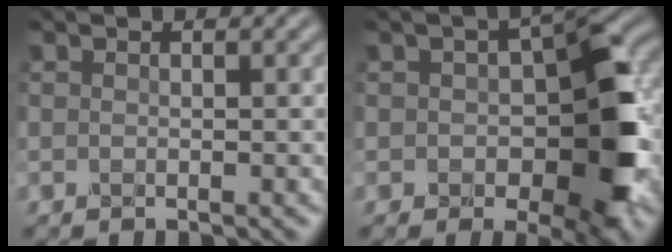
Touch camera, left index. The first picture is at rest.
{"total": 9.1, "force": [-1.0, 5.0, 7.5], "torque": [-0.094, 0.005, -0.014]}